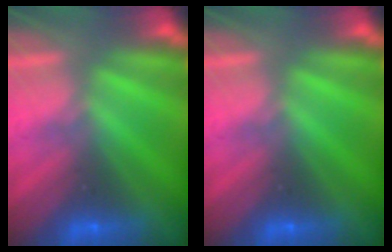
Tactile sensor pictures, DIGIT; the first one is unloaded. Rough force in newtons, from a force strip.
{"total": 0.0}